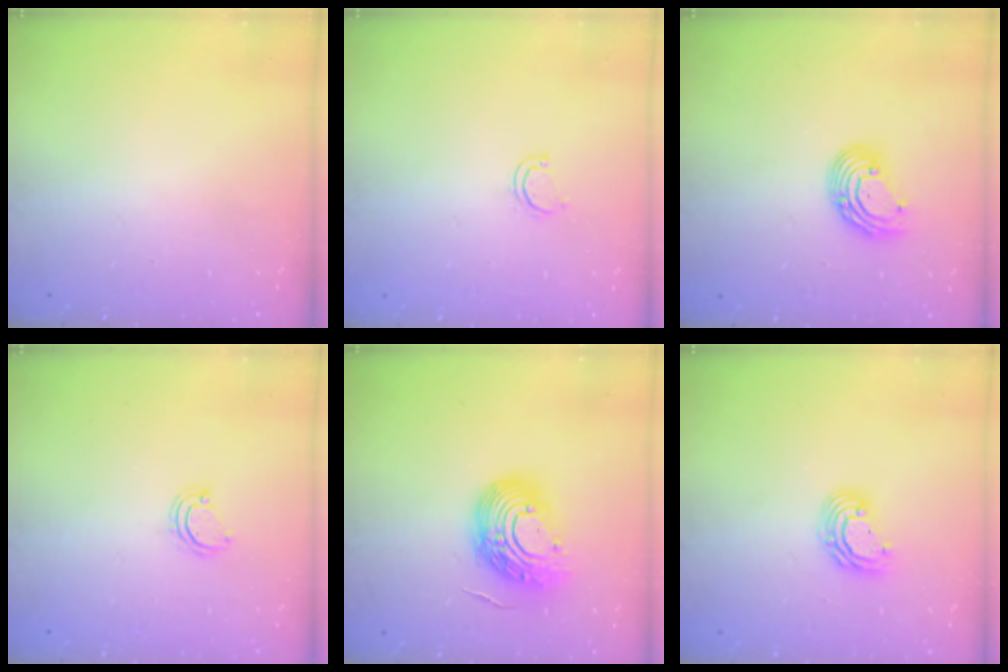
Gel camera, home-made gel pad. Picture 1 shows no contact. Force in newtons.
{"total": 4.6, "press": 4.4, "slide": 1.2}
{"total": 8.3, "press": 8.2, "slide": 0.7}
{"total": 3.9, "press": 3.9, "slide": 0.3}
{"total": 14.4, "press": 14.2, "slide": 2.0}
{"total": 7.5, "press": 7.4, "slide": 1.1}